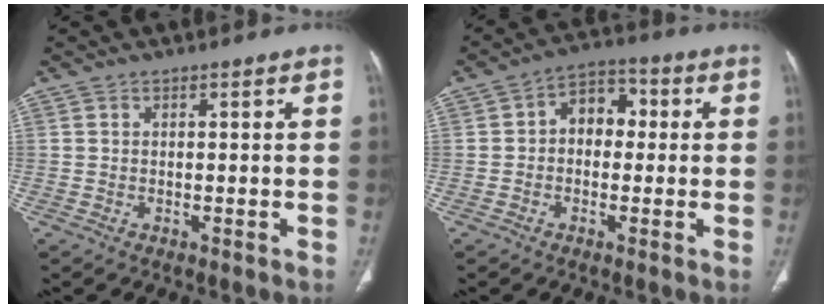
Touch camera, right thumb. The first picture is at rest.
{"total": 7.2, "force": [0.5, 5.2, 5.0], "torque": [-0.045, 0.025, -0.003]}